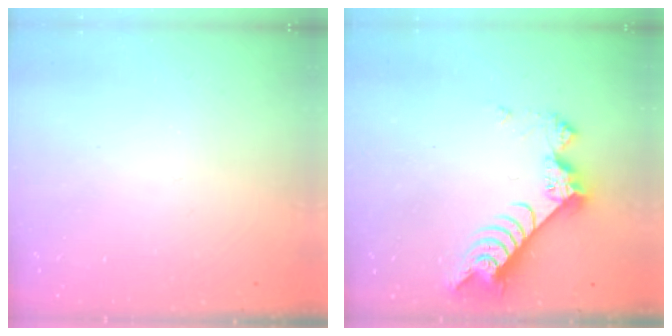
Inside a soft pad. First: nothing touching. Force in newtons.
{"total": 9.5, "press": 9.4, "slide": 1.0}